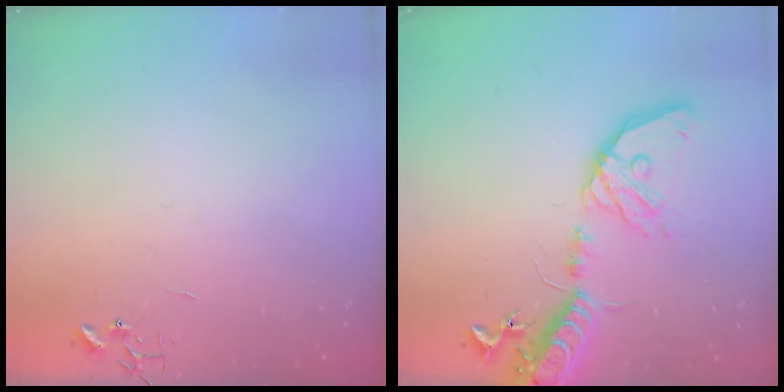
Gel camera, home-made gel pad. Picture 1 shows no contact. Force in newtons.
{"total": 19.5, "press": 19.2, "slide": 3.6}